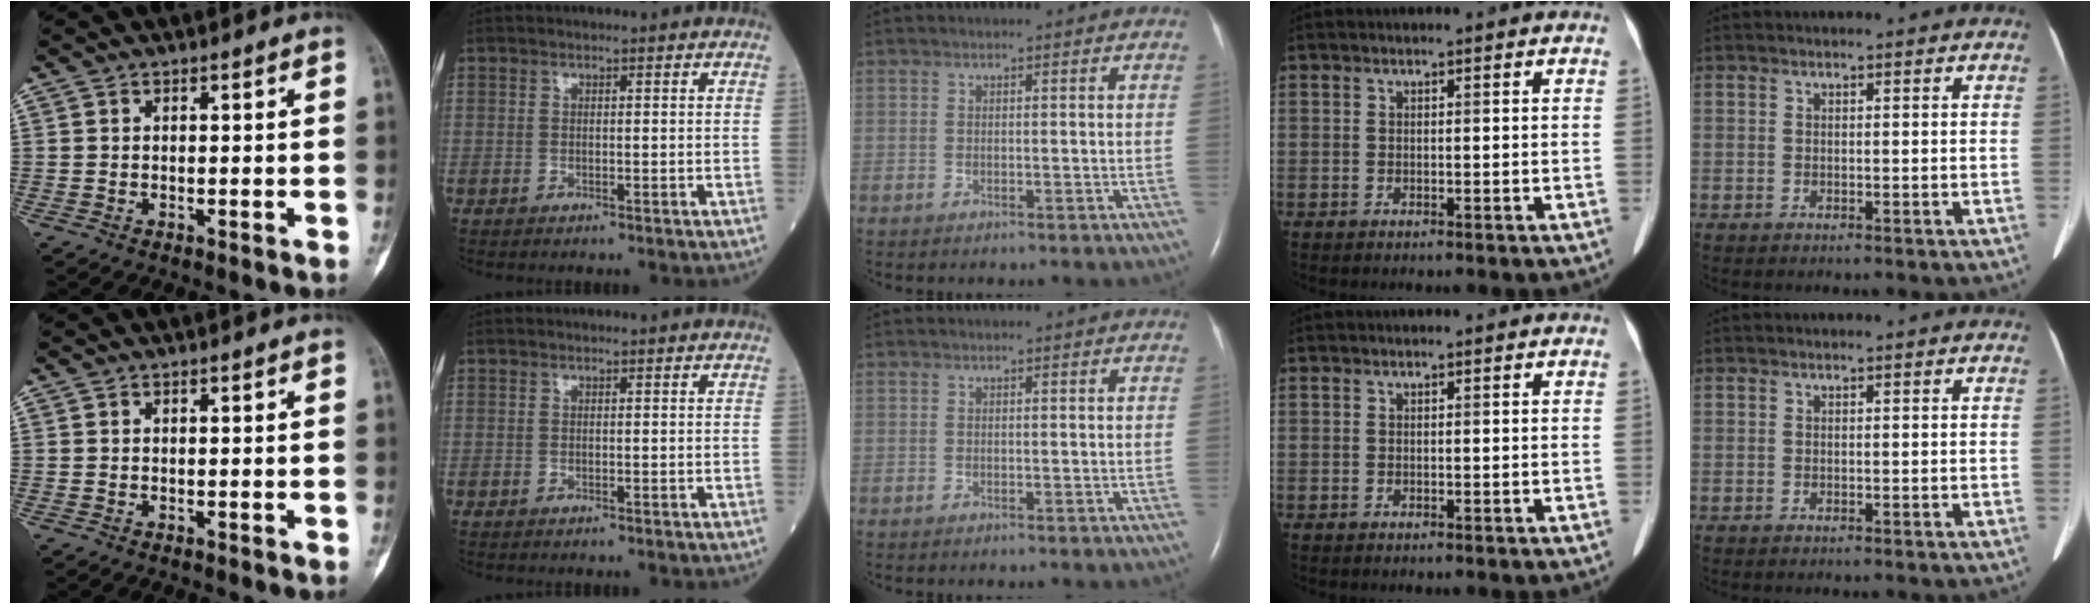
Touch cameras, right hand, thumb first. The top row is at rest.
{}